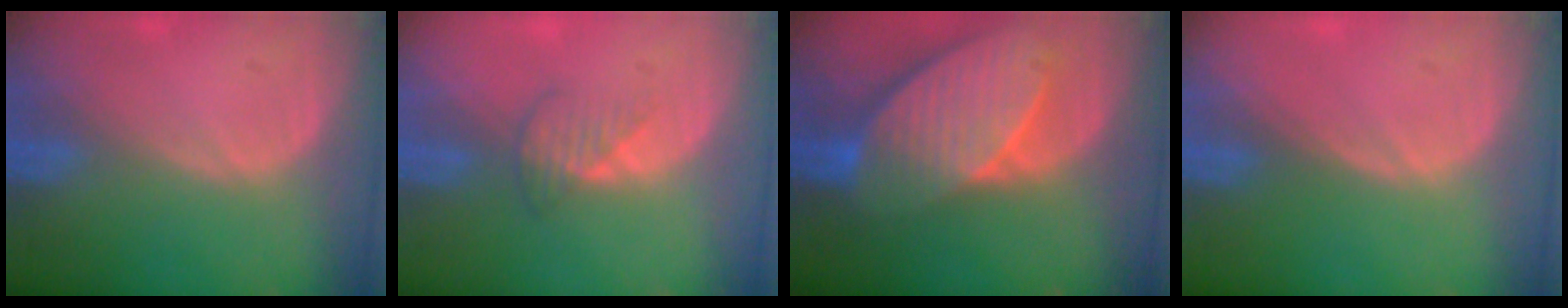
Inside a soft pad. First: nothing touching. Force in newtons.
{"total": 2.5, "press": 2.5, "slide": 0.4}
{"total": 10.6, "press": 9.4, "slide": 5.0}
{"total": 0.0}